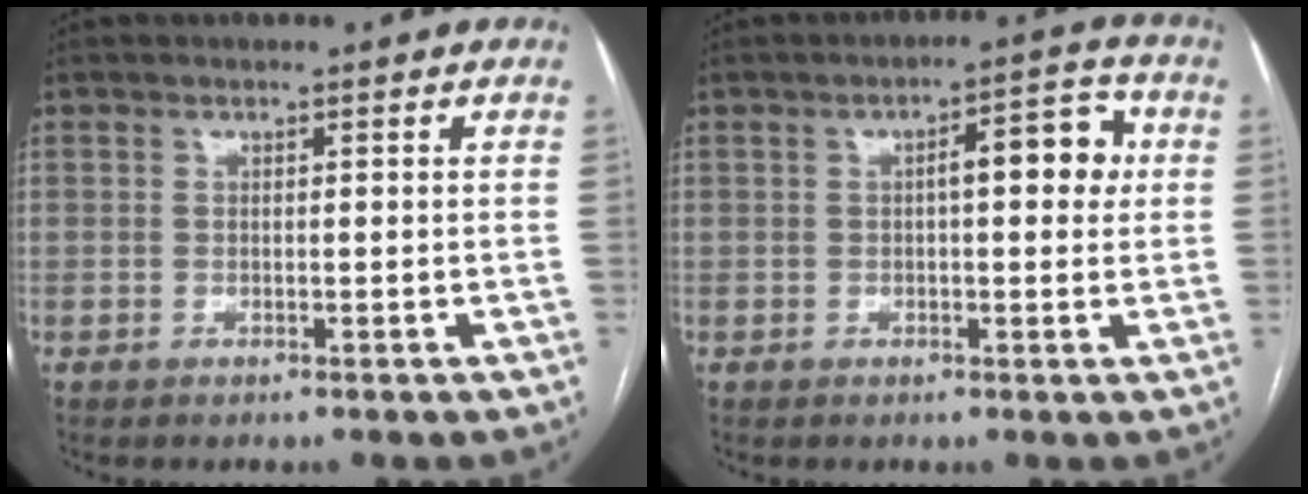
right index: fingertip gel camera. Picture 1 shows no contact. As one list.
[{"total": 6.8, "force": [1.1, 2.1, 6.4], "torque": [-0.084, 0.022, 0.011]}]